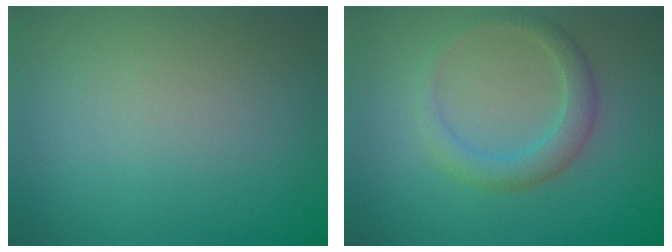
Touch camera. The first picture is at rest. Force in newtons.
{"total": 2.5, "press": 2.5, "slide": 0.2}